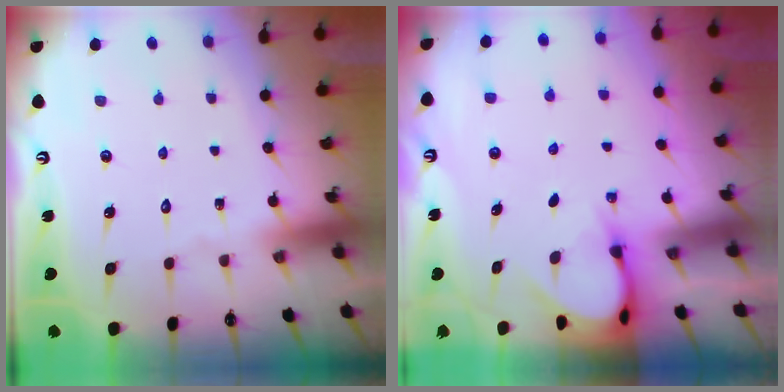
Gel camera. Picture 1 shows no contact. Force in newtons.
{"total": 3.9, "press": 3.9, "slide": 0.3}